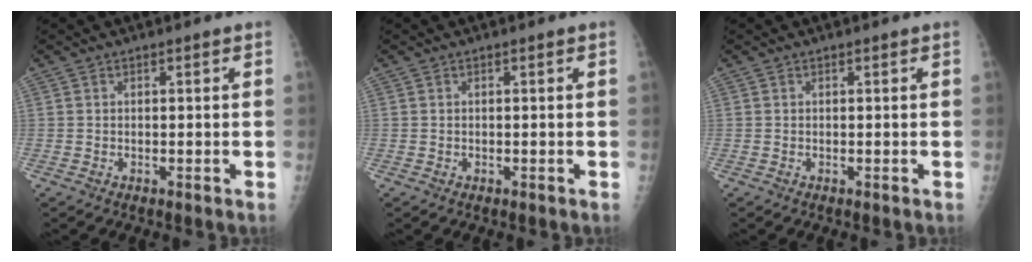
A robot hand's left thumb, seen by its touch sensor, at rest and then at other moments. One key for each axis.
{"total": 0.0}
{"total": 0.0}